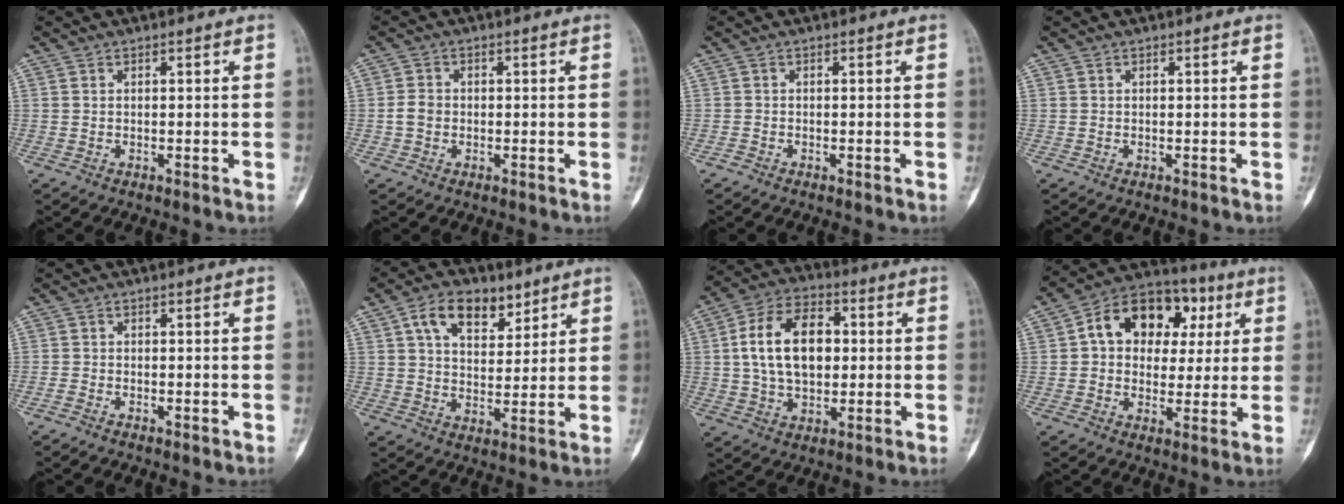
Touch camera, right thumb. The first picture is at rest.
{"total": 2.5, "force": [-0.4, 2.0, 1.4], "torque": [-0.024, 0.008, -0.010]}
{"total": 0.6, "force": [-0.6, 0.2, 0.1], "torque": [-0.003, 0.001, -0.014]}
{"total": 0.0}
{"total": 0.9, "force": [-0.8, 0.3, 0.4], "torque": [-0.010, 0.002, -0.018]}
{"total": 10.6, "force": [5.7, 6.1, 6.5], "torque": [-0.083, -0.022, 0.098]}
{"total": 15.2, "force": [1.7, 9.7, 11.6], "torque": [-0.182, 0.015, 0.025]}
{"total": 16.1, "force": [4.0, 11.8, 10.2], "torque": [-0.110, 0.020, 0.055]}